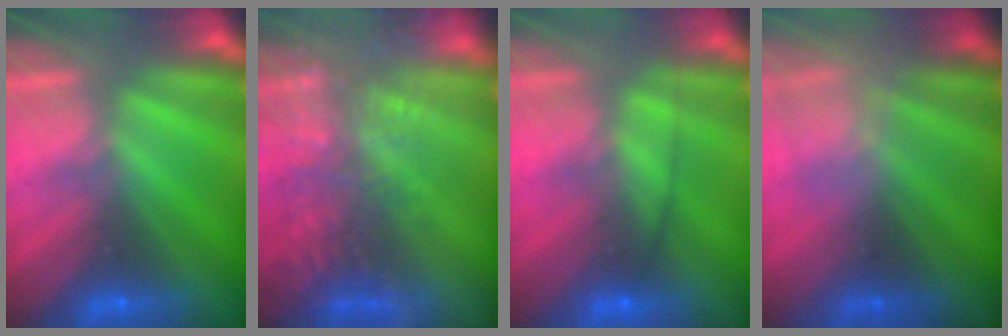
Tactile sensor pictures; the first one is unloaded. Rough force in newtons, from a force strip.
{"total": 13.7}
{"total": 2.4}
{"total": 2.2}